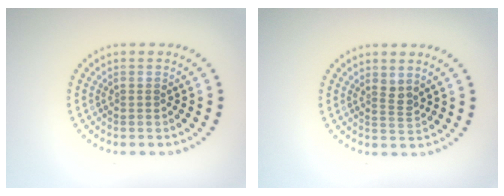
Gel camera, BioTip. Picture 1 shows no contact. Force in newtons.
{"total": 1.3, "press": 1.0, "slide": 0.8}